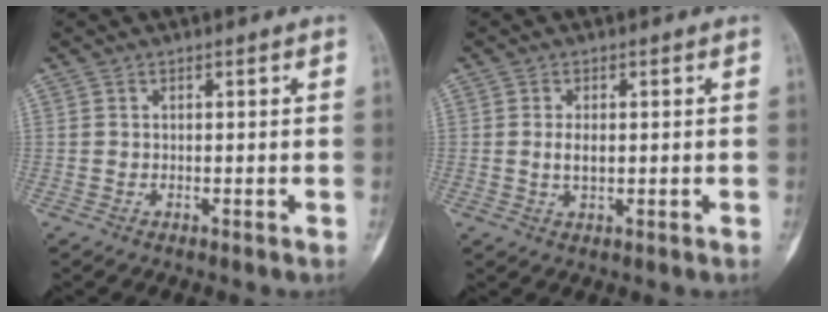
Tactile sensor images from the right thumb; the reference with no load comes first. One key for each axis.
{"total": 2.6, "fx": 0.2, "fy": 1.3, "fz": 2.2, "tx": -0.037, "ty": -0.001, "tz": 0.004}